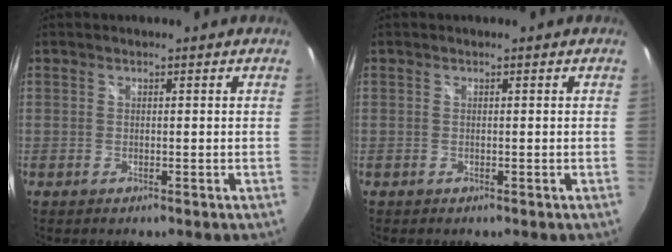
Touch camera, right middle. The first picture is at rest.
{"total": 0.0}